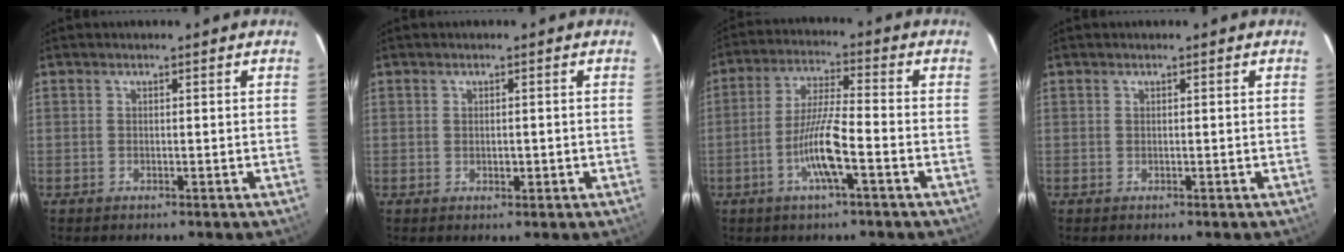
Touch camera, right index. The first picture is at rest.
{"total": 1.2, "force": [-0.3, 0.7, 1.0], "torque": [-0.016, 0.000, -0.002]}
{"total": 8.8, "force": [-3.3, 0.5, 8.2], "torque": [-0.160, 0.000, -0.065]}
{"total": 0.0}